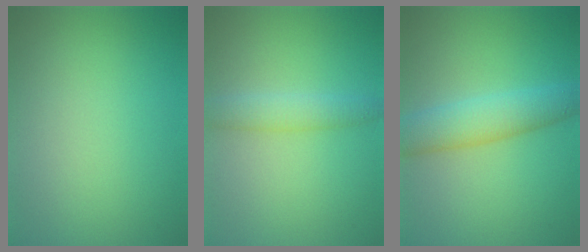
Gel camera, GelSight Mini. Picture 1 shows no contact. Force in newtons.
{"total": 2.3, "press": 2.3, "slide": 0.2}
{"total": 5.4, "press": 5.4, "slide": 0.2}